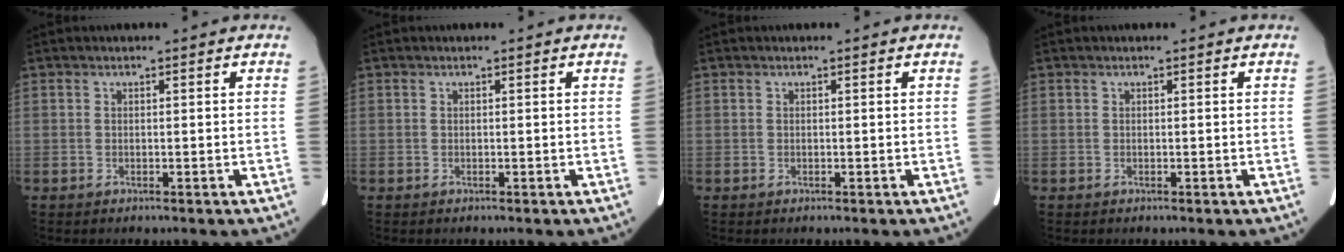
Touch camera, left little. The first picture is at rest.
{"total": 0.0}
{"total": 0.0}
{"total": 0.0}